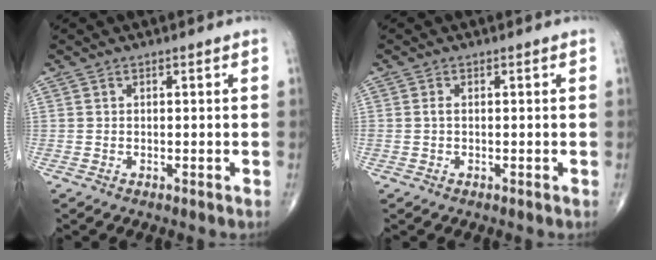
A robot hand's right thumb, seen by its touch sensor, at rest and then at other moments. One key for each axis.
{"total": 0.8, "fx": 0.0, "fy": 0.4, "fz": 0.6, "tx": -0.014, "ty": 0.000, "tz": -0.001}